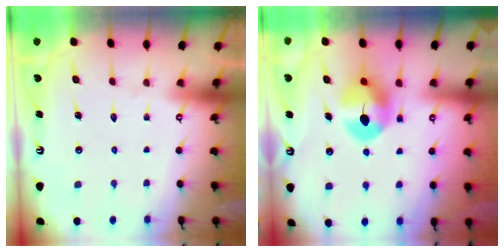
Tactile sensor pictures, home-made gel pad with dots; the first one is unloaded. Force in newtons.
{"total": 8.5, "press": 8.5, "slide": 1.0}